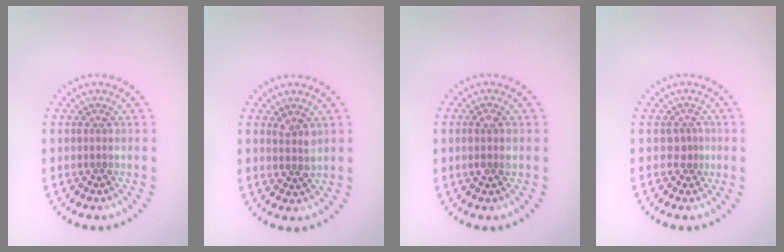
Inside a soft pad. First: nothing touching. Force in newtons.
{"total": 1.5, "press": 1.4, "slide": 0.7}
{"total": 1.4, "press": 1.3, "slide": 0.5}
{"total": 1.1, "press": 0.7, "slide": 0.8}